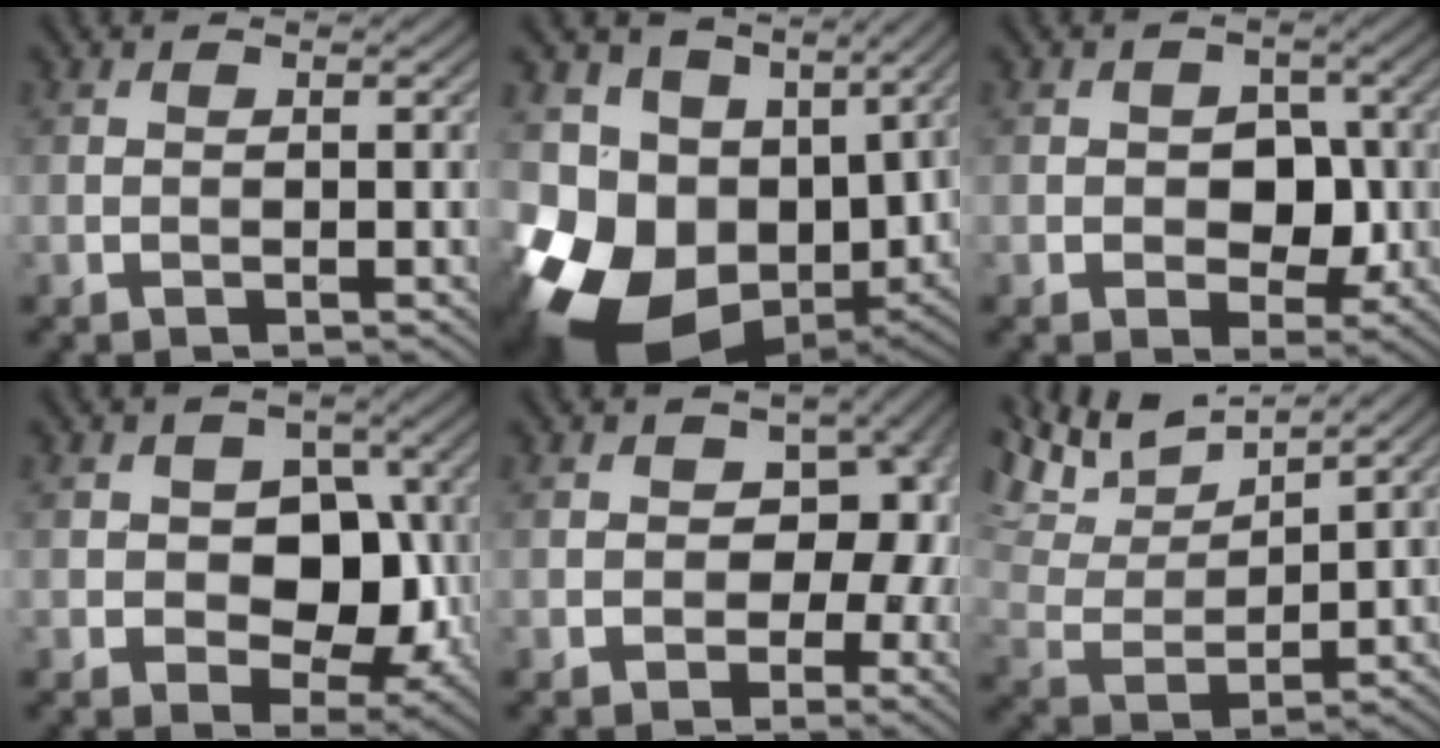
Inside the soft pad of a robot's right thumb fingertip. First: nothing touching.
{"total": 16.4, "force": [-1.6, 12.6, 10.3], "torque": [-0.234, -0.043, 0.004]}
{"total": 4.6, "force": [-0.6, 3.4, 3.0], "torque": [-0.044, -0.004, -0.016]}
{"total": 7.8, "force": [-0.6, 5.7, 5.3], "torque": [-0.077, -0.007, -0.017]}
{"total": 10.0, "force": [-0.6, 7.8, 6.2], "torque": [-0.056, 0.008, -0.022]}
{"total": 10.4, "force": [8.2, 2.6, 5.8], "torque": [-0.139, 0.005, 0.144]}